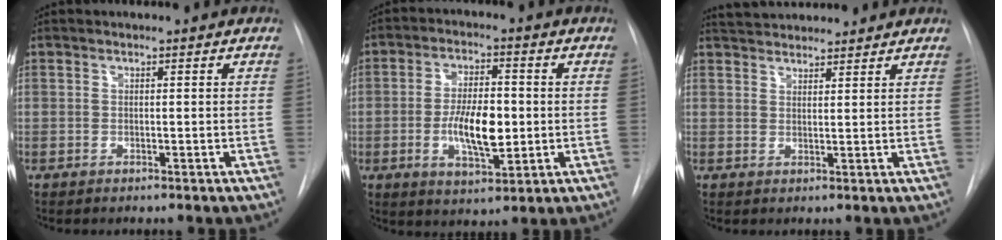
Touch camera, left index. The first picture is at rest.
{"total": 9.0, "force": [-1.2, 3.5, 8.2], "torque": [-0.153, -0.003, -0.019]}
{"total": 7.5, "force": [7.1, 1.4, 1.9], "torque": [-0.034, 0.032, 0.107]}